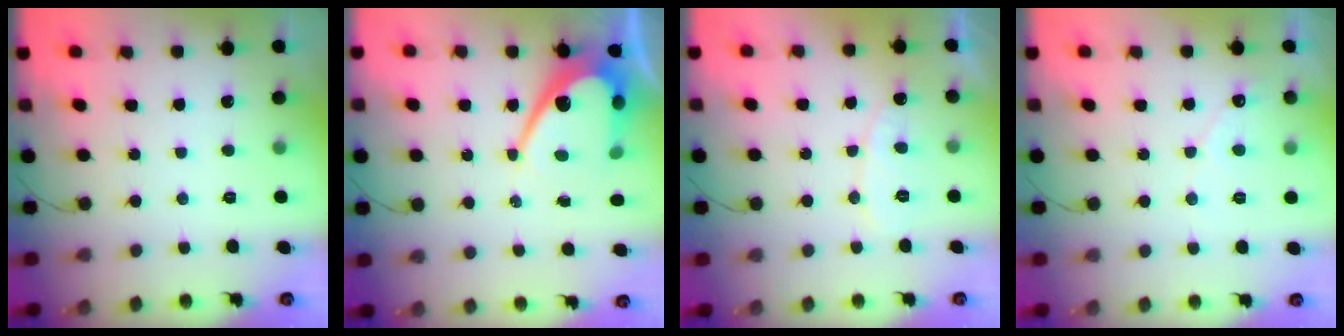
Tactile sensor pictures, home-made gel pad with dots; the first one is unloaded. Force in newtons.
{"total": 11.8, "press": 11.8, "slide": 0.7}
{"total": 6.4, "press": 6.4, "slide": 0.5}
{"total": 3.4, "press": 3.4, "slide": 0.1}